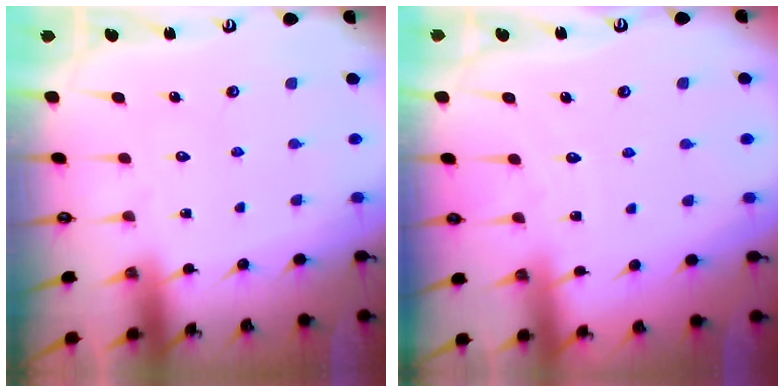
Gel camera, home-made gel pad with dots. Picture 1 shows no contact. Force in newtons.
{"total": 2.9, "press": 2.9, "slide": 0.4}